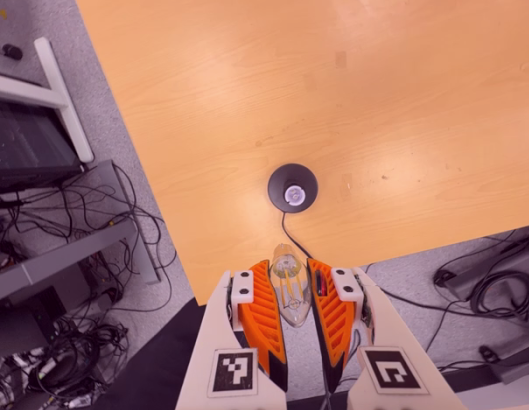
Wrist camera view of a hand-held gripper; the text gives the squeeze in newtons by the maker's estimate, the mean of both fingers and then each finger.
{"total": 22.1, "left": 25.6, "right": 18.6}